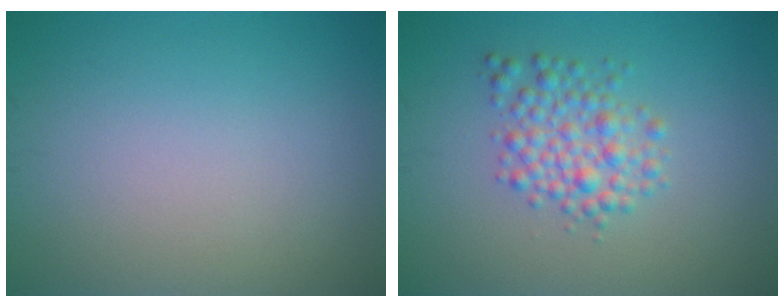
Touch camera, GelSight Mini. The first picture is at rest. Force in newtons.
{"total": 3.3, "press": 3.3, "slide": 0.1}